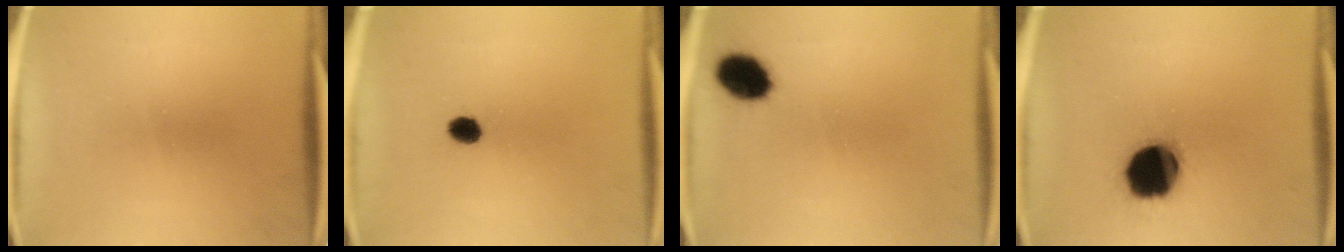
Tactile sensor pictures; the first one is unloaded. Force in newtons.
{"total": 3.1}
{"total": 8.0}
{"total": 17.9}